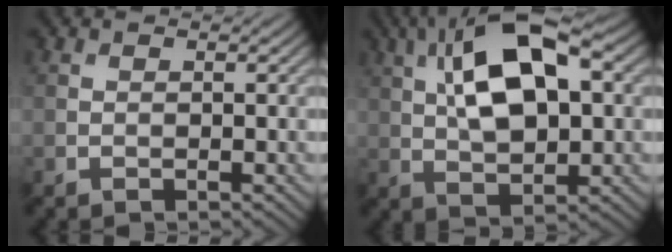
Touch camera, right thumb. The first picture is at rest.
{"total": 13.8, "force": [4.2, 6.3, 11.5], "torque": [-0.212, 0.016, 0.069]}